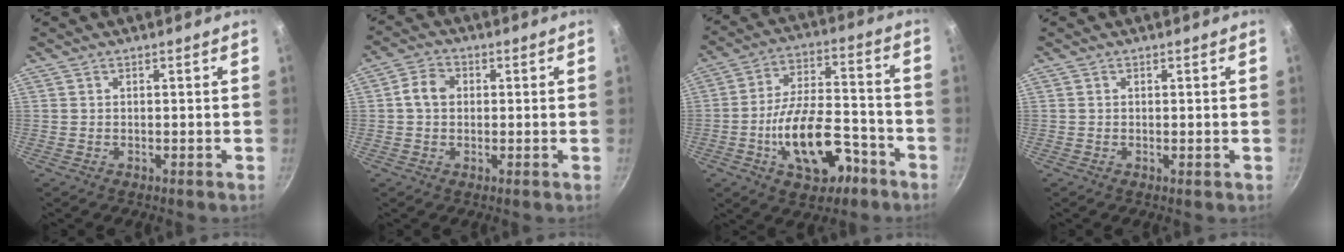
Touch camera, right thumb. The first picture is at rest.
{"total": 4.9, "force": [0.5, 3.9, 2.9], "torque": [-0.041, 0.012, -0.002]}
{"total": 16.8, "force": [-7.1, 8.6, 12.6], "torque": [-0.188, 0.059, -0.107]}
{"total": 0.0}